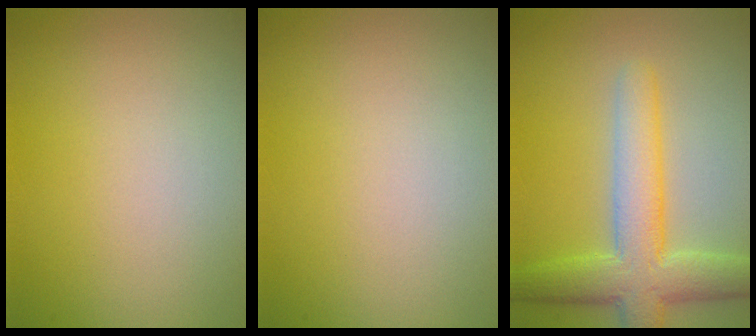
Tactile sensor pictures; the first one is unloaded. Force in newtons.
{"total": 0.0}
{"total": 6.3, "press": 6.3, "slide": 0.2}